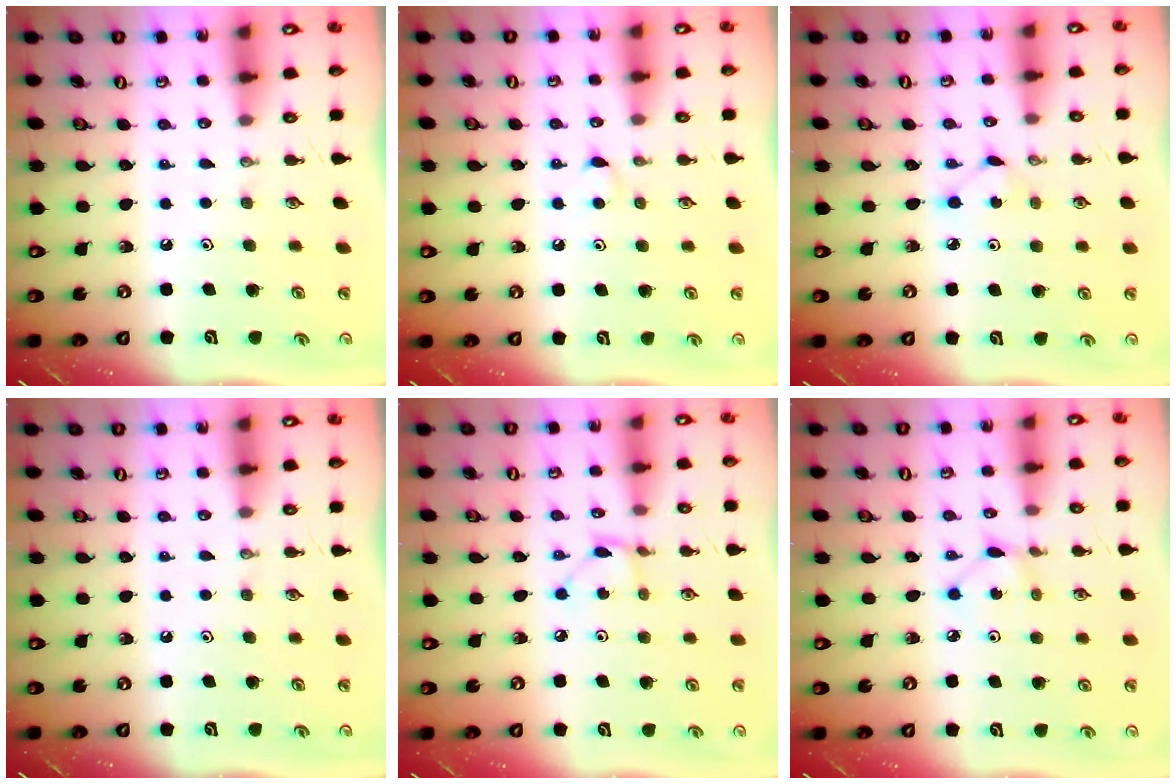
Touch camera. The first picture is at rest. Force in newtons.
{"total": 2.8, "press": 2.8, "slide": 0.5}
{"total": 3.4, "press": 3.3, "slide": 0.4}
{"total": 0.0}
{"total": 2.2, "press": 2.2, "slide": 0.1}
{"total": 2.8, "press": 2.7, "slide": 0.3}